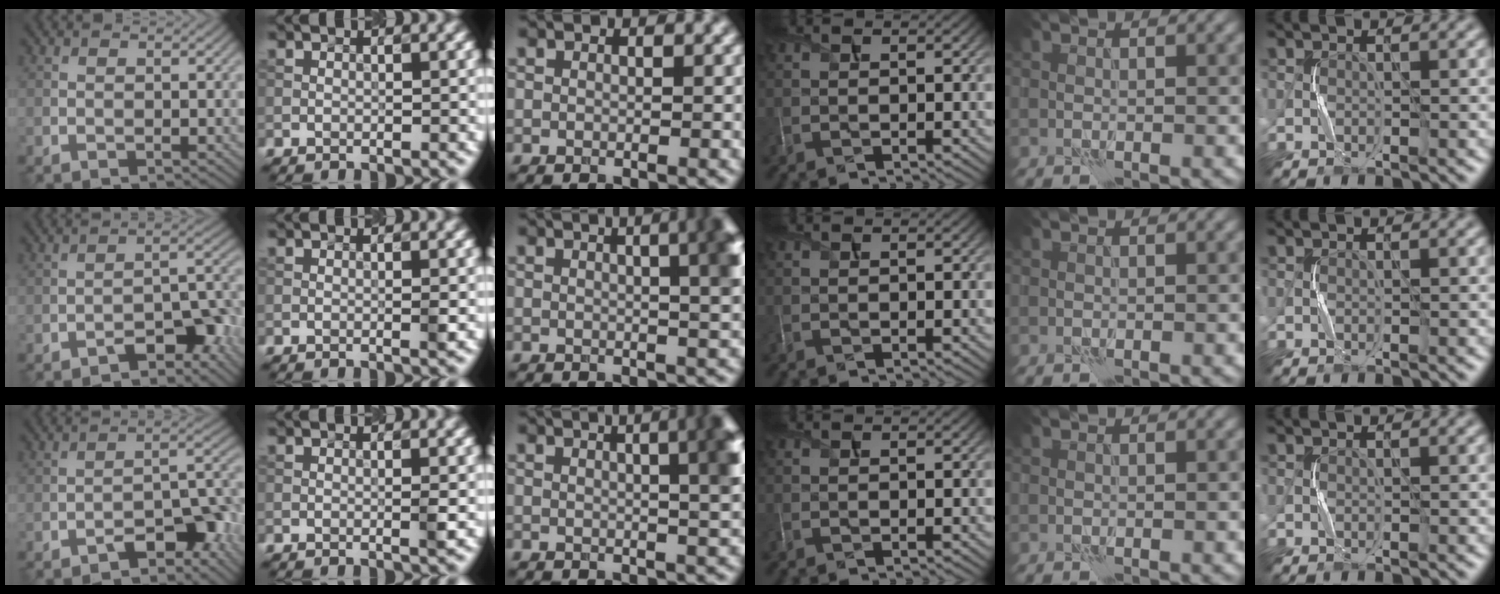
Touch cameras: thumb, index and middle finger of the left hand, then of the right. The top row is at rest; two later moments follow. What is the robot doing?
{"motion": "squeeze", "object": "paper clamp"}